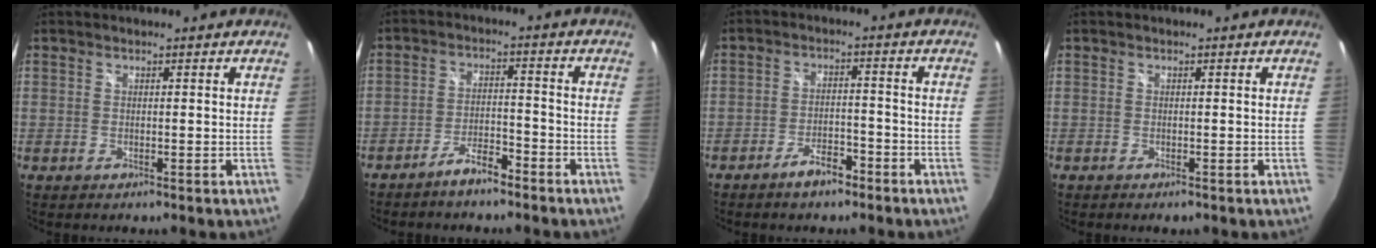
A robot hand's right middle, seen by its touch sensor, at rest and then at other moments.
{"total": 5.3, "force": [-4.4, 1.3, 2.7], "torque": [-0.065, 0.006, -0.074]}
{"total": 5.3, "force": [-4.0, 2.0, 2.8], "torque": [-0.063, 0.005, -0.060]}
{"total": 1.3, "force": [-1.0, 0.4, 0.8], "torque": [-0.015, -0.006, -0.014]}